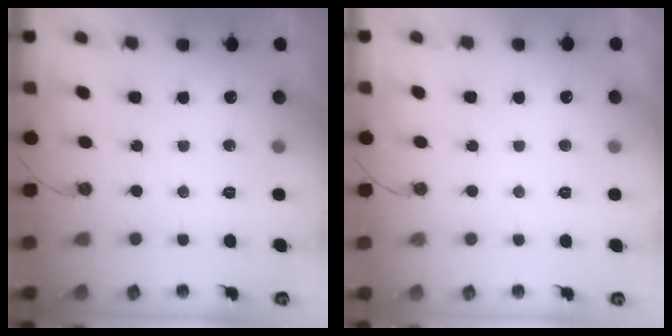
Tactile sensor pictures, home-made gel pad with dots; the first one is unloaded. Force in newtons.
{"total": 0.0}